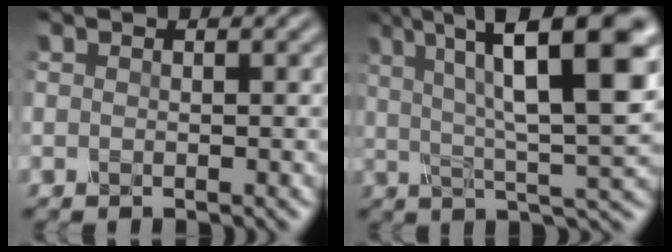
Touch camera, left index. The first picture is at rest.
{"total": 13.5, "force": [4.5, 3.4, 12.3], "torque": [-0.195, 0.013, 0.077]}